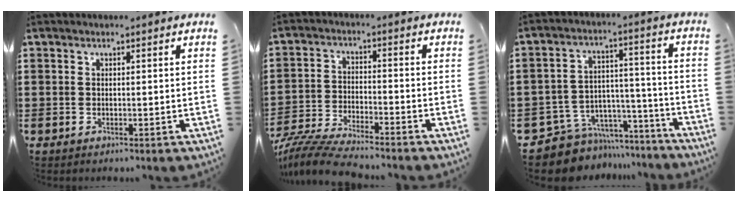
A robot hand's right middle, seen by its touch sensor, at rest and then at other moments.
{"total": 6.7, "force": [-6.4, 0.2, 1.9], "torque": [-0.053, -0.007, -0.128]}
{"total": 8.8, "force": [-7.6, 4.2, 1.5], "torque": [-0.041, 0.012, -0.142]}